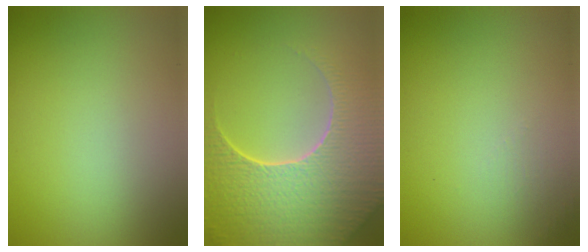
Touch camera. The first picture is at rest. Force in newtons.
{"total": 9.2, "press": 6.6, "slide": 6.4}
{"total": 1.1, "press": 1.1, "slide": 0.3}